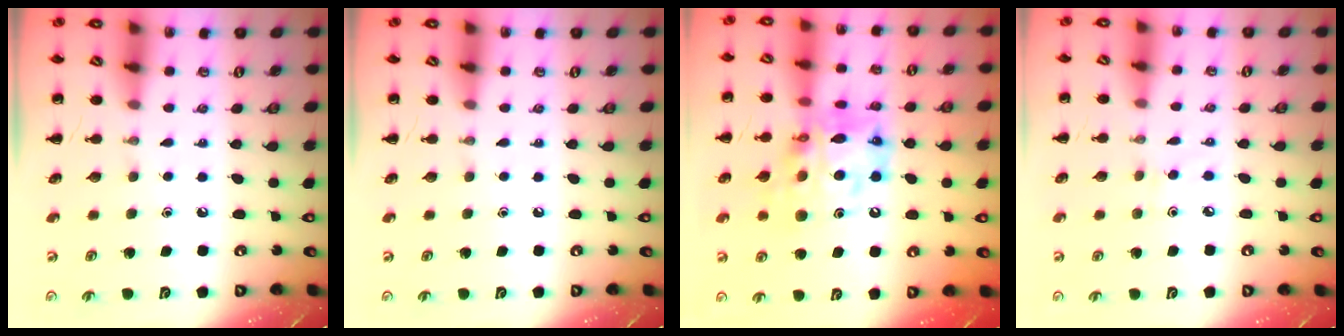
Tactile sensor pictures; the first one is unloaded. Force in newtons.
{"total": 0.0}
{"total": 16.8, "press": 16.2, "slide": 4.2}
{"total": 2.8, "press": 2.7, "slide": 1.0}